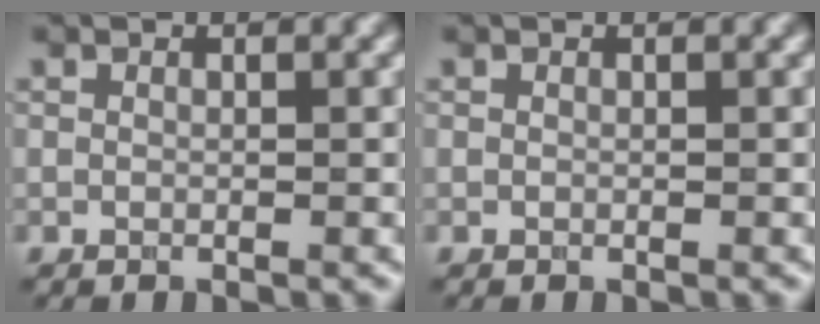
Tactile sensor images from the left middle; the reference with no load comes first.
{"total": 0.0}